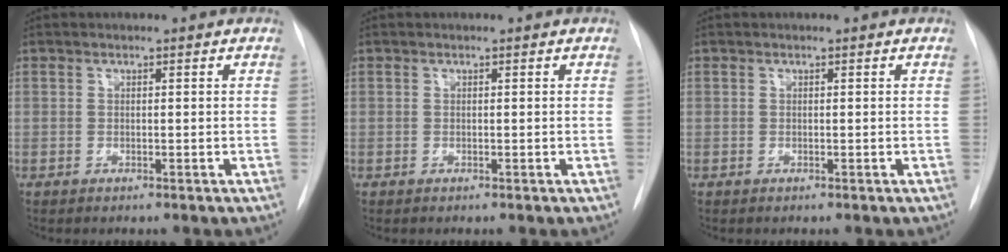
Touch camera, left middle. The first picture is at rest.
{"total": 0.0}
{"total": 0.0}